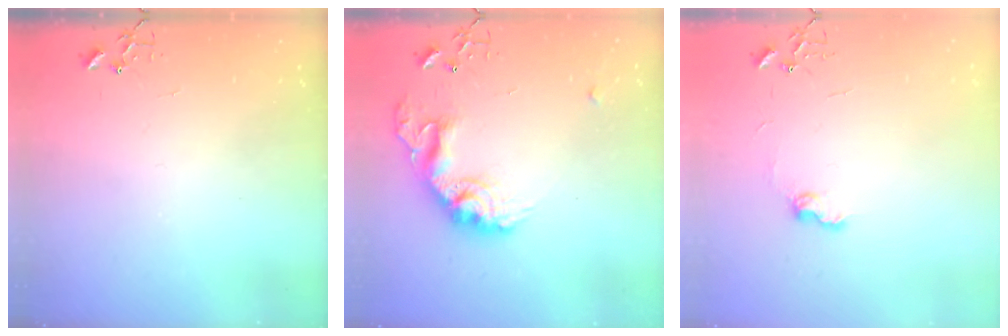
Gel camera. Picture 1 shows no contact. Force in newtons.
{"total": 17.2, "press": 17.2, "slide": 1.2}
{"total": 7.6, "press": 7.5, "slide": 0.7}